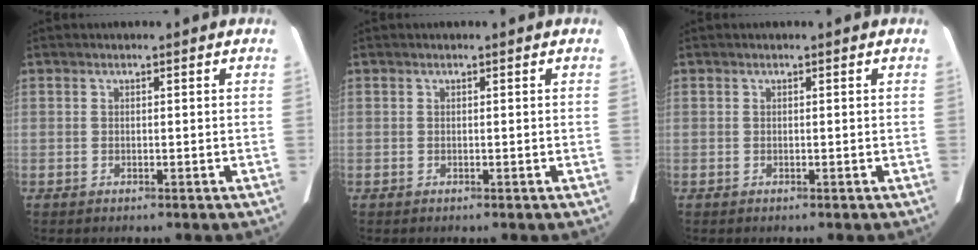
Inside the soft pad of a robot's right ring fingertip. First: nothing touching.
{"total": 0.0}
{"total": 0.0}